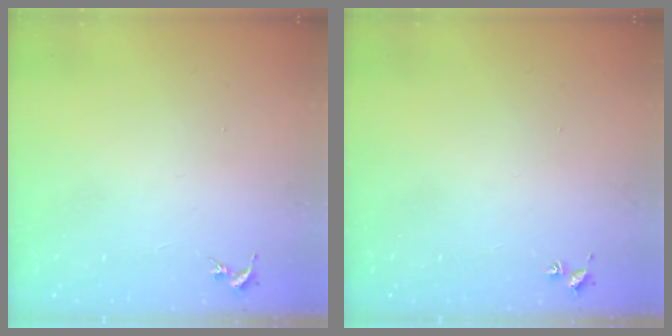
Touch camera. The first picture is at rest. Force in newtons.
{"total": 1.8, "press": 1.8, "slide": 0.2}